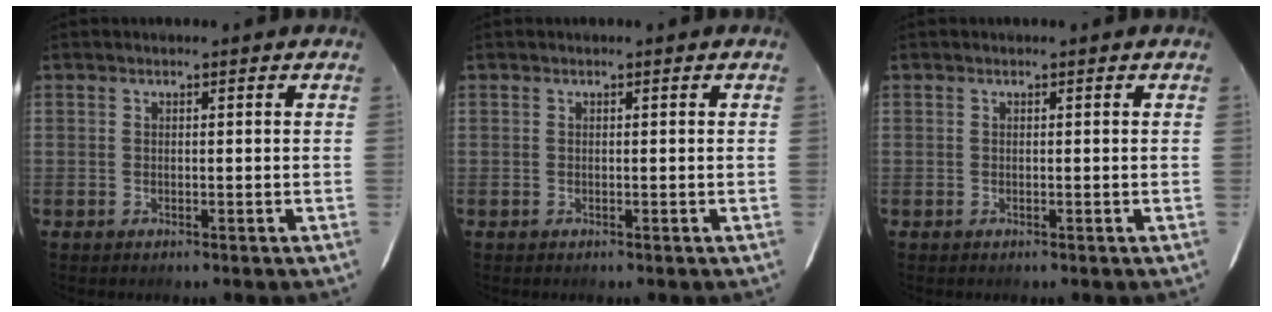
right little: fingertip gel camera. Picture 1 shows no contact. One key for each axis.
{"total": 0.0}
{"total": 0.0}